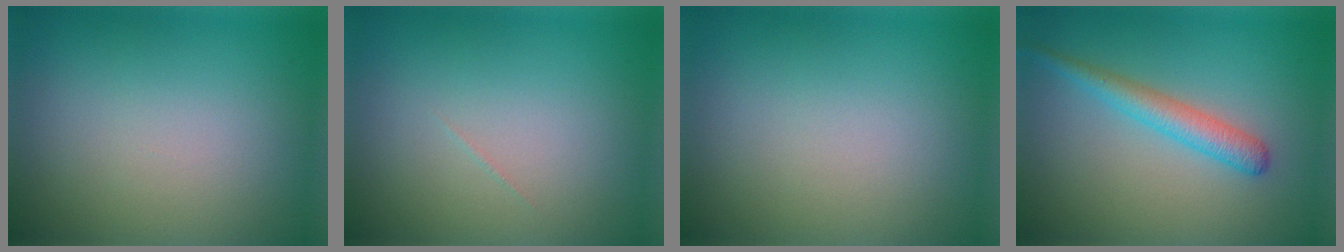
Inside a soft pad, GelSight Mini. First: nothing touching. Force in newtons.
{"total": 0.0}
{"total": 0.0}
{"total": 2.8, "press": 2.8, "slide": 0.0}